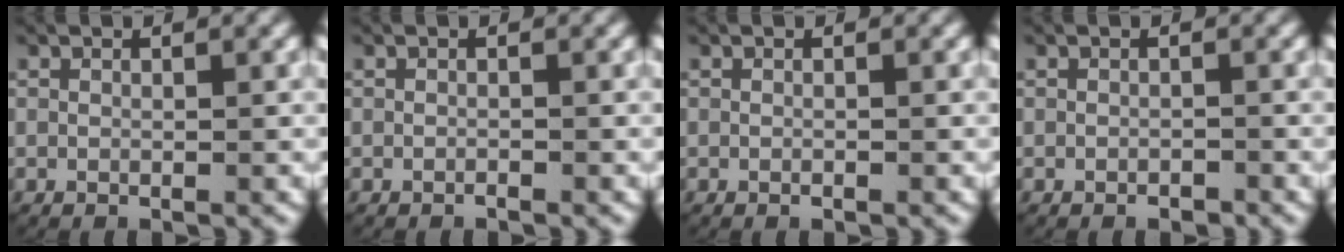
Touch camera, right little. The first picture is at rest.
{"total": 0.0}
{"total": 0.0}
{"total": 0.9, "force": [-0.8, 0.3, 0.1], "torque": [0.000, -0.001, -0.012]}